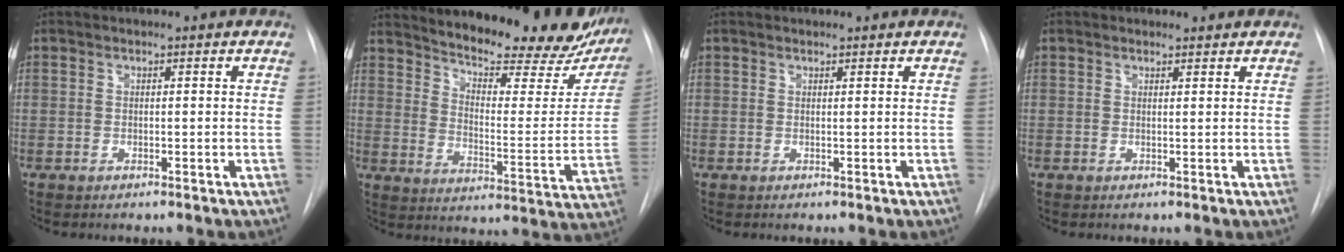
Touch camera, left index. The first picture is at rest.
{"total": 25.8, "force": [22.2, 5.9, 11.8], "torque": [-0.174, -0.057, 0.278]}
{"total": 0.6, "force": [0.6, 0.0, 0.0], "torque": [-0.004, 0.002, 0.008]}
{"total": 1.0, "force": [0.9, 0.3, -0.1], "torque": [-0.007, 0.000, 0.010]}